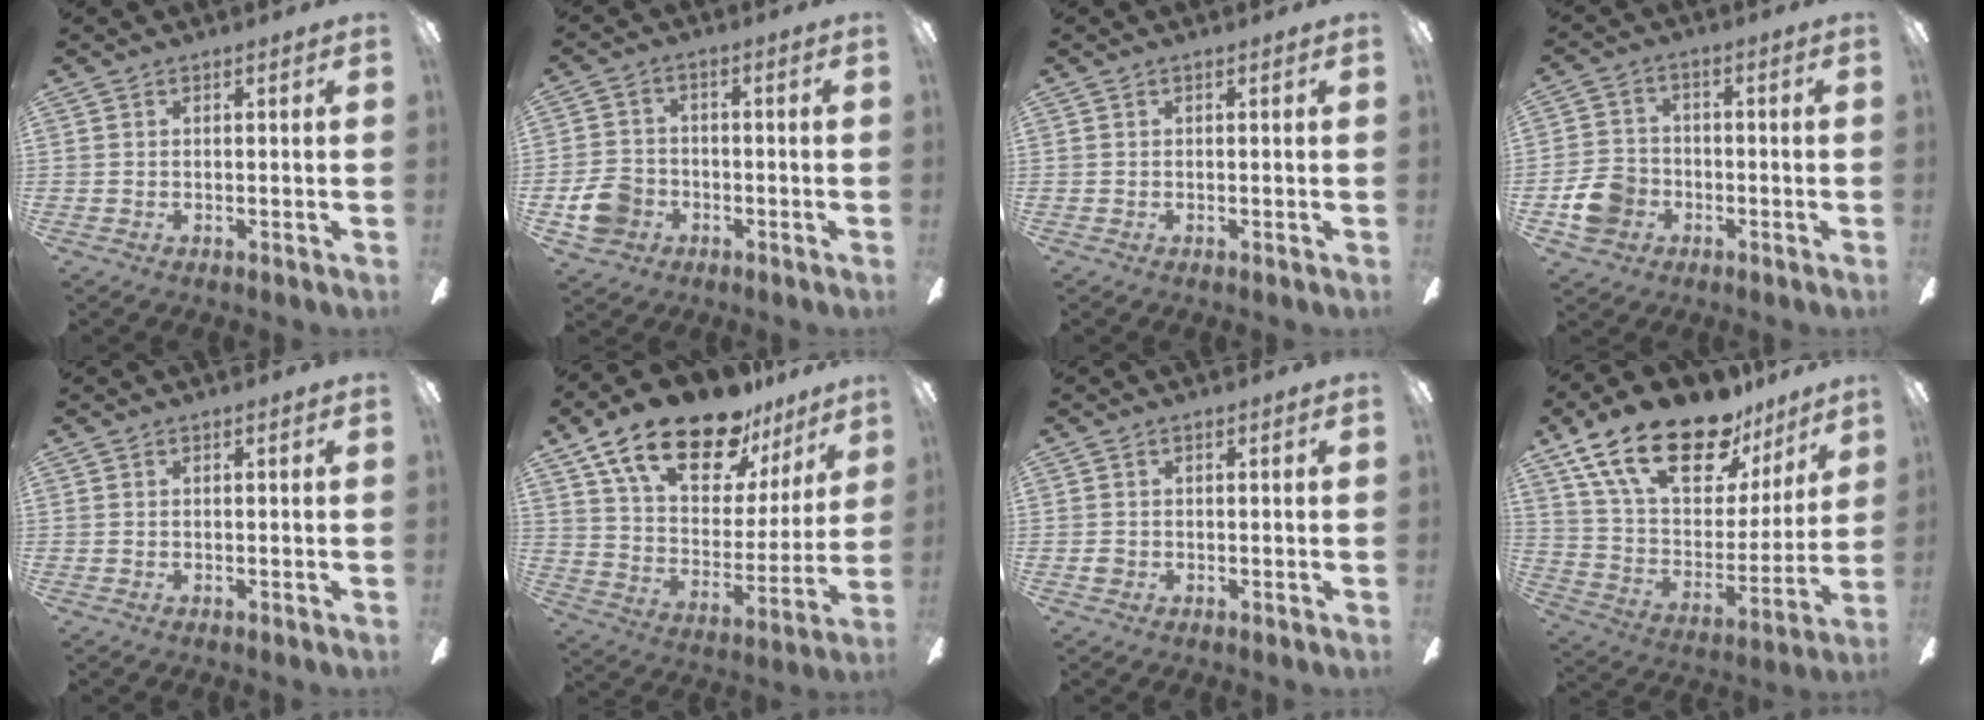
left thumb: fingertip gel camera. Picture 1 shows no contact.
{"total": 8.3, "force": [-3.0, 6.8, 3.8], "torque": [-0.087, 0.022, -0.055]}
{"total": 0.0}
{"total": 8.6, "force": [-3.1, 7.0, 3.7], "torque": [-0.086, 0.026, -0.058]}
{"total": 0.0}
{"total": 21.7, "force": [15.3, 9.5, 12.1], "torque": [-0.214, -0.092, 0.270]}
{"total": 1.1, "force": [-0.1, 1.0, 0.5], "torque": [-0.008, 0.005, -0.004]}
{"total": 24.0, "force": [16.3, 11.1, 13.8], "torque": [-0.249, -0.098, 0.285]}